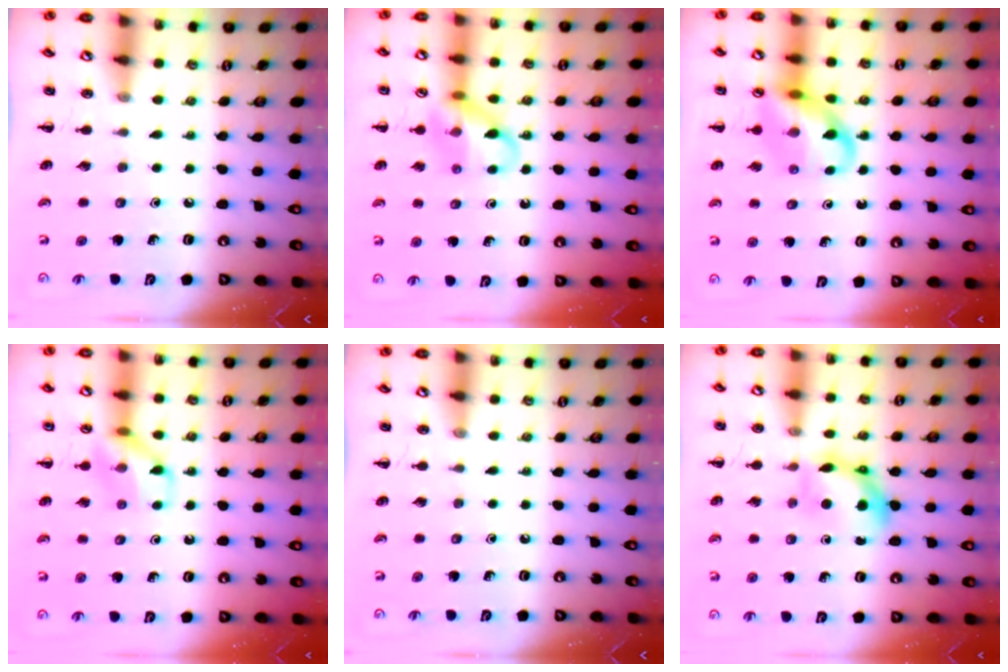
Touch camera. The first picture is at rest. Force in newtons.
{"total": 13.0, "press": 12.9, "slide": 2.0}
{"total": 12.6, "press": 12.4, "slide": 1.9}
{"total": 10.2, "press": 10.2, "slide": 0.8}
{"total": 0.0}
{"total": 8.2, "press": 8.1, "slide": 1.2}